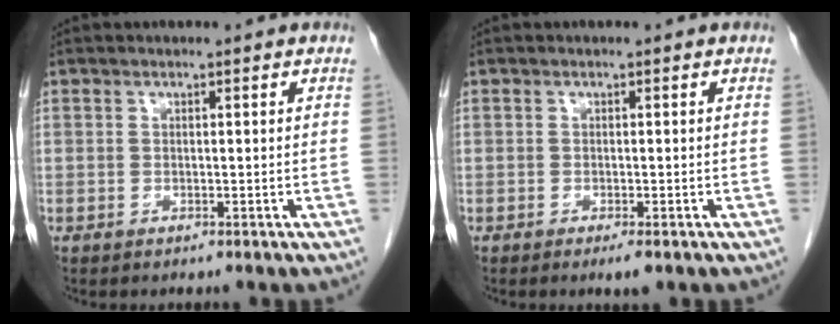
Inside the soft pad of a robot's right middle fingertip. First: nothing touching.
{"total": 1.7, "force": [-1.1, 0.3, 1.3], "torque": [-0.018, -0.004, -0.015]}